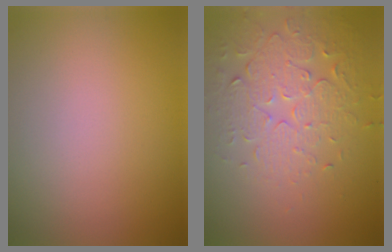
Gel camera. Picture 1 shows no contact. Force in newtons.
{"total": 4.7, "press": 3.4, "slide": 3.2}